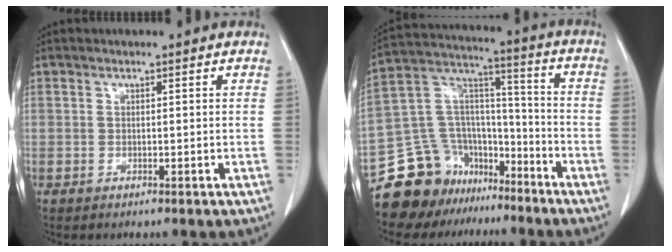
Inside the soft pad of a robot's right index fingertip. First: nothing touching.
{"total": 16.9, "force": [-13.0, 9.9, 4.4], "torque": [-0.083, 0.088, -0.223]}